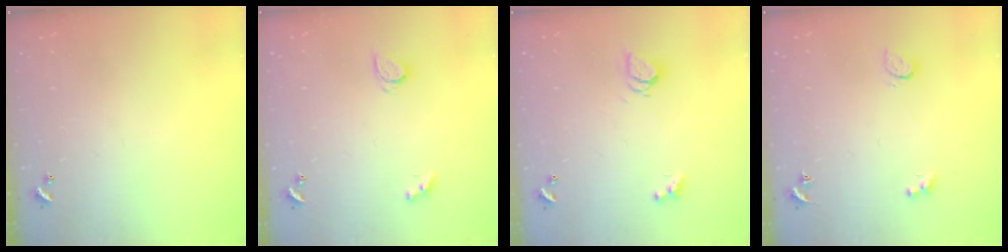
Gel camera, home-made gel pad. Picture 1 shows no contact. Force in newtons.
{"total": 2.3, "press": 2.3, "slide": 0.3}
{"total": 2.5, "press": 2.5, "slide": 0.2}
{"total": 2.4, "press": 1.9, "slide": 1.4}